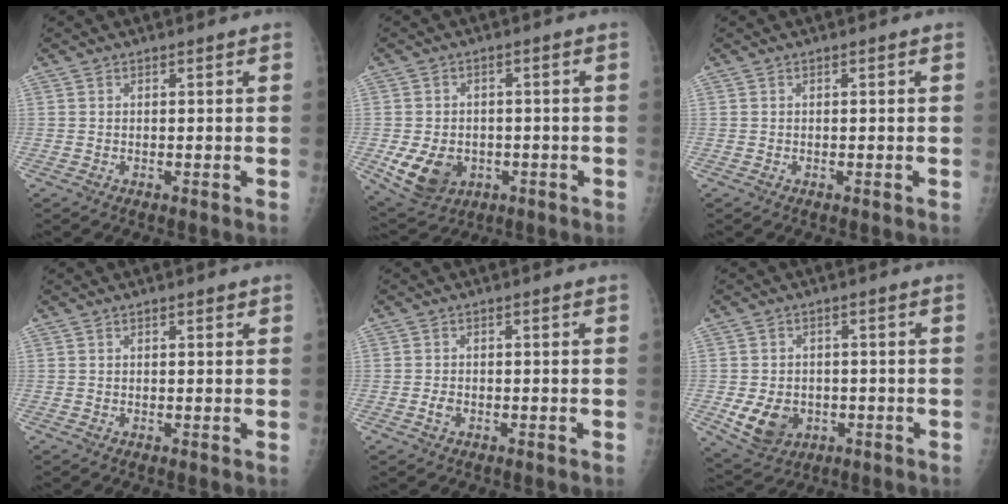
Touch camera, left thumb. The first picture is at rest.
{"total": 9.3, "force": [-2.8, 7.2, 5.3], "torque": [-0.083, 0.006, -0.031]}
{"total": 0.0}
{"total": 0.8, "force": [0.6, 0.4, 0.5], "torque": [-0.002, -0.001, 0.007]}
{"total": 1.4, "force": [-0.8, 1.0, 0.7], "torque": [-0.014, 0.004, -0.016]}
{"total": 7.8, "force": [-2.2, 6.2, 4.3], "torque": [-0.061, 0.006, -0.021]}